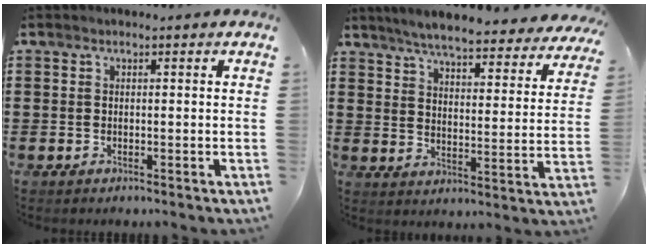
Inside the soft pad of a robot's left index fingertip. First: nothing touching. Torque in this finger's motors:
{"motor_torque": [2.14, 0.00, 0.80, 0.21]}